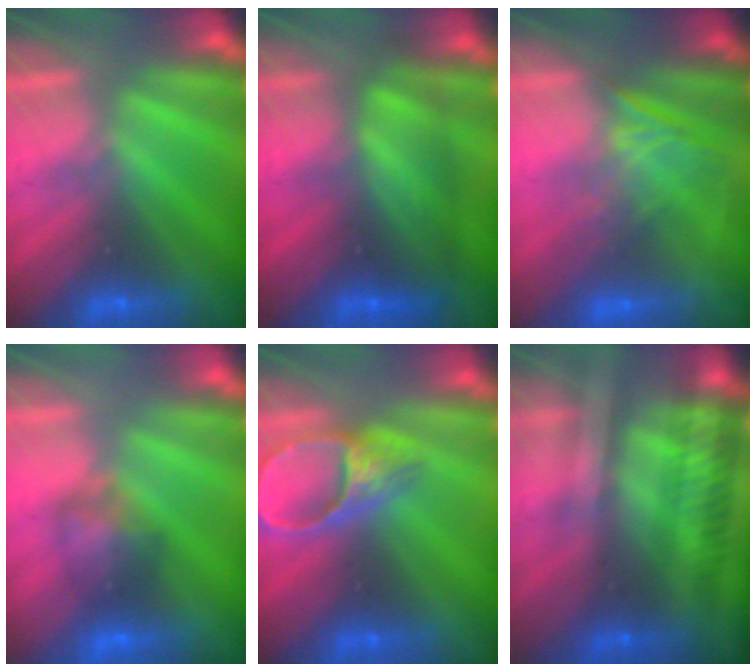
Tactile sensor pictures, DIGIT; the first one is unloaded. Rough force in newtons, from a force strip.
{"total": 8.4}
{"total": 1.1}
{"total": 2.9}
{"total": 4.6}
{"total": 2.4}